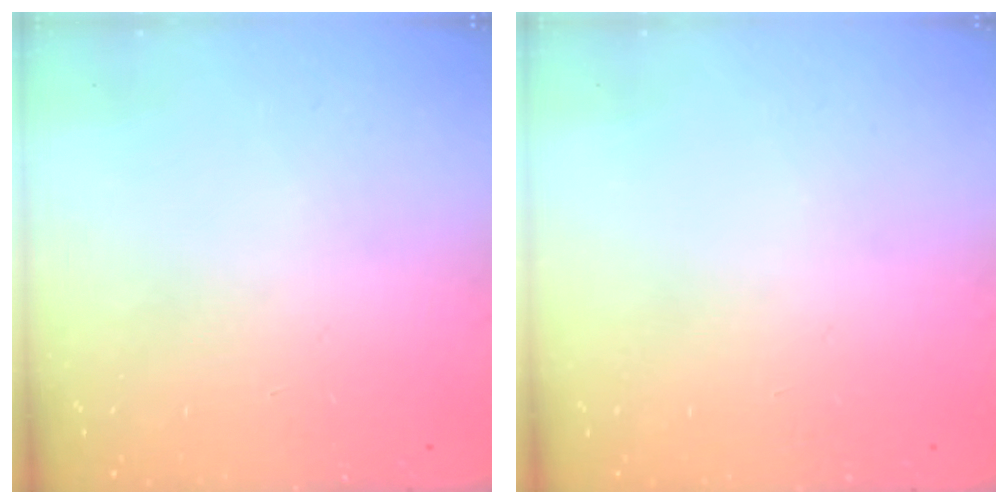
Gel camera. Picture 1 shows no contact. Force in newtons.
{"total": 0.0}